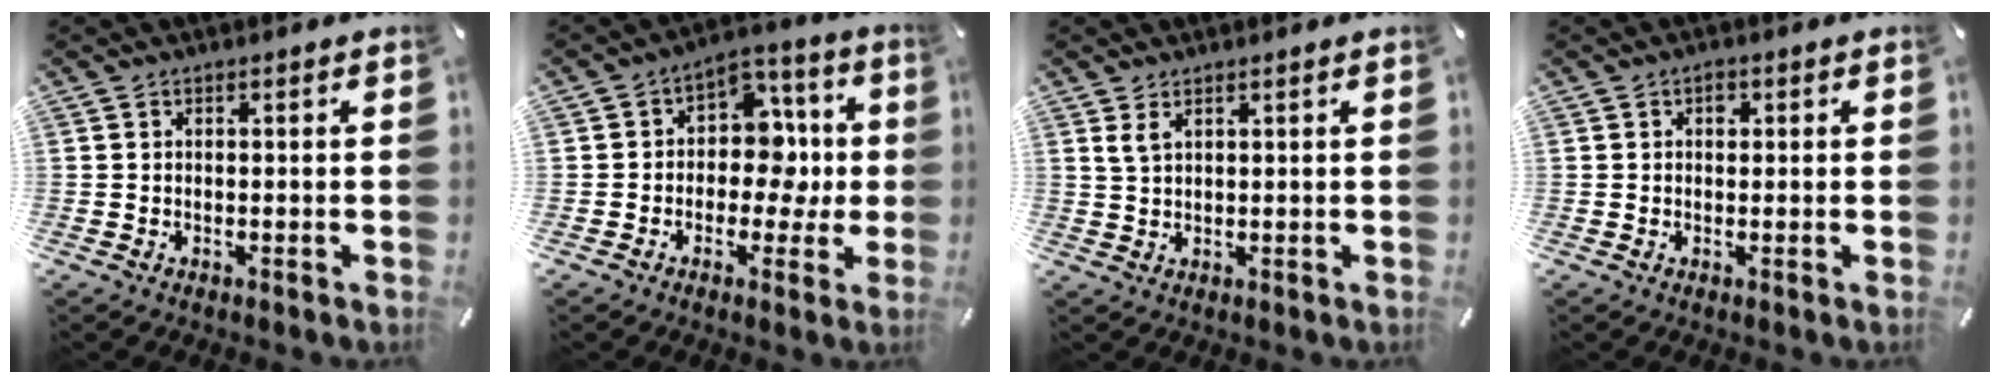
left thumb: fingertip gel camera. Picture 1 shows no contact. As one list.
[{"total": 10.2, "force": [-0.8, 8.4, 5.8], "torque": [-0.066, -0.006, -0.012]}, {"total": 2.4, "force": [1.5, 1.0, 1.6], "torque": [-0.035, 0.000, 0.027]}, {"total": 1.5, "force": [0.4, 1.1, 0.8], "torque": [-0.002, 0.000, 0.003]}]